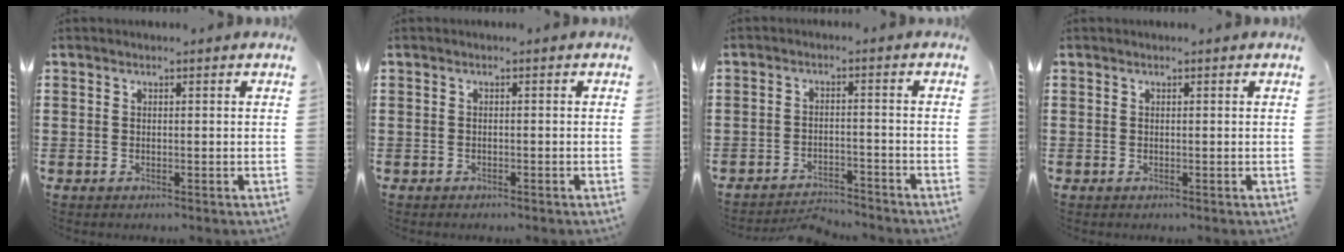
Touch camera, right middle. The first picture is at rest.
{"total": 0.6, "force": [-0.6, 0.1, 0.0], "torque": [-0.002, -0.001, -0.012]}
{"total": 3.3, "force": [-3.3, 0.3, 0.1], "torque": [-0.009, -0.001, -0.071]}
{"total": 0.0}